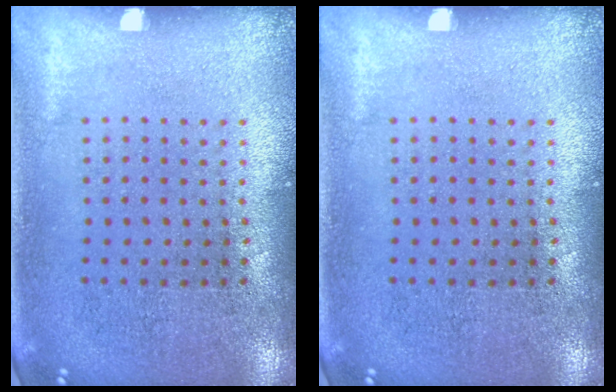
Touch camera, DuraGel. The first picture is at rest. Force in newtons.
{"total": 0.0}